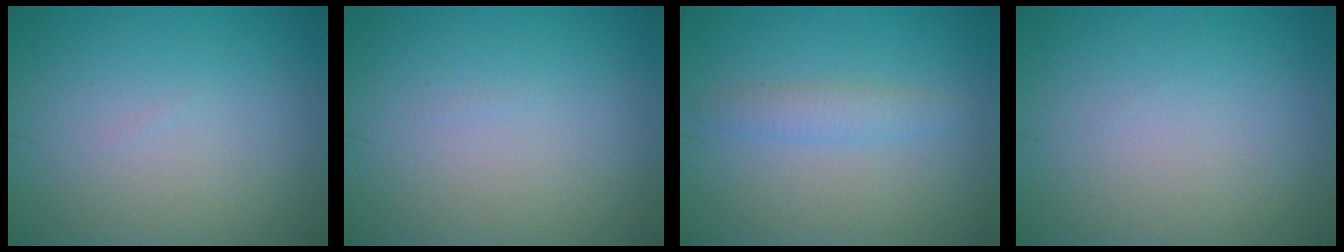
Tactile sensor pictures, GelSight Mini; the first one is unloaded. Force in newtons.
{"total": 0.0}
{"total": 1.9, "press": 1.9, "slide": 0.0}
{"total": 0.0}